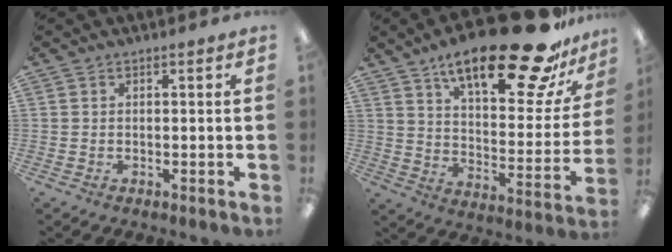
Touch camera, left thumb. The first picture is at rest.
{"total": 26.3, "force": [18.4, 7.9, 17.0], "torque": [-0.245, -0.121, 0.294]}